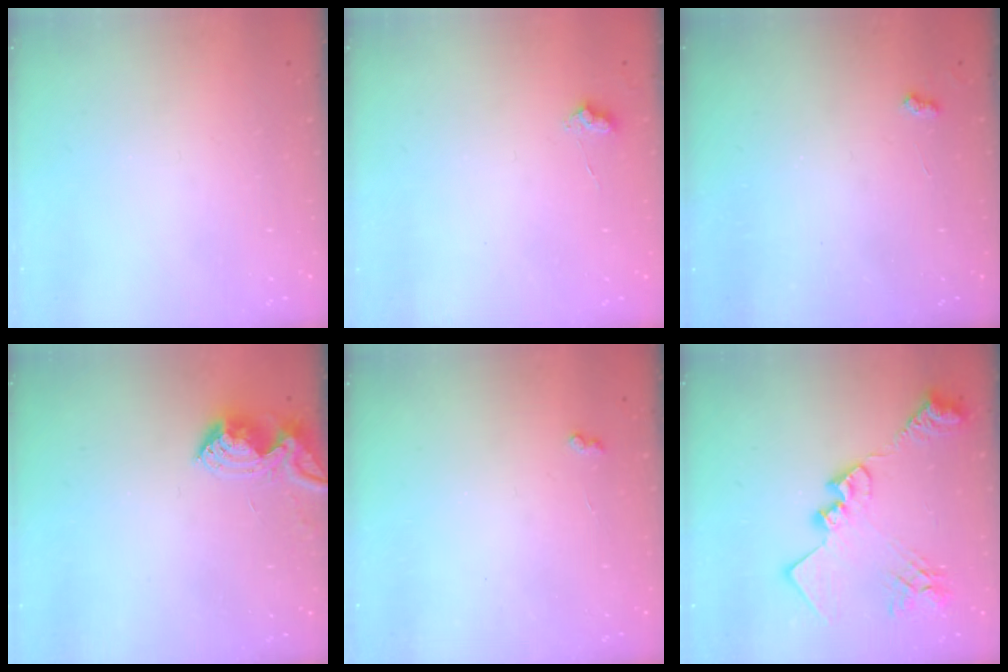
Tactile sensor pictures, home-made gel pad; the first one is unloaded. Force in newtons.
{"total": 6.1, "press": 6.0, "slide": 0.6}
{"total": 3.7, "press": 3.7, "slide": 0.4}
{"total": 7.4, "press": 7.3, "slide": 0.5}
{"total": 3.0, "press": 3.0, "slide": 0.5}
{"total": 21.9, "press": 21.8, "slide": 2.0}